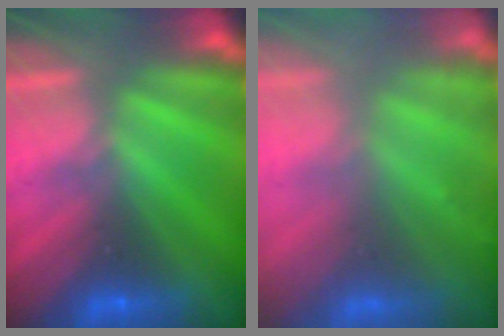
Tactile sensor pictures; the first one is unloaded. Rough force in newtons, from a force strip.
{"total": 7.5}